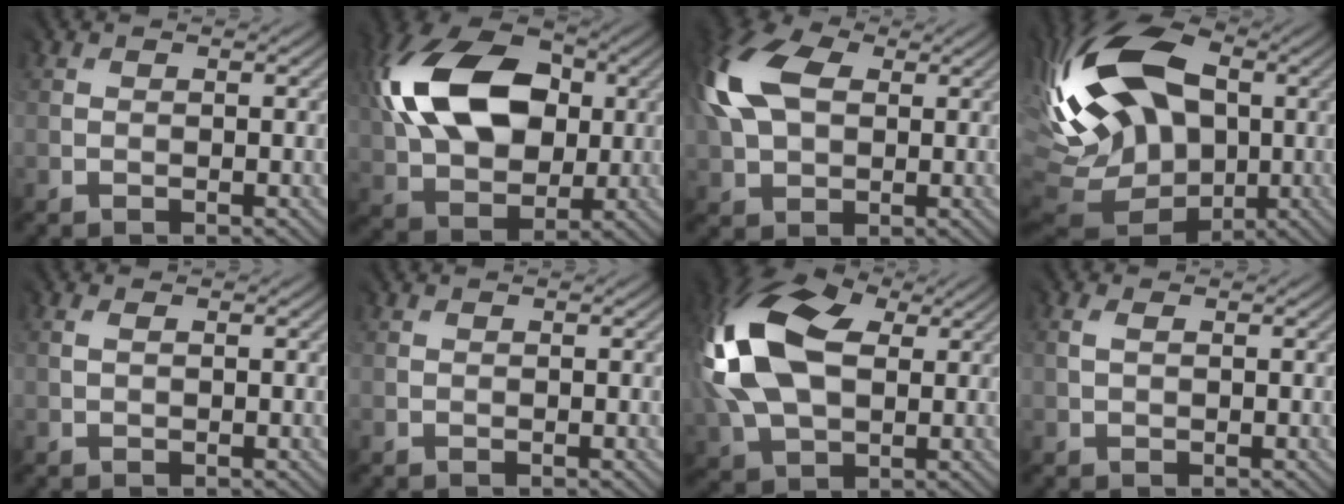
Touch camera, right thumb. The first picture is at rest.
{"total": 15.7, "force": [4.1, 10.7, 10.7], "torque": [-0.241, 0.036, 0.065]}
{"total": 12.9, "force": [3.3, 8.7, 8.9], "torque": [-0.225, 0.018, 0.065]}
{"total": 19.4, "force": [3.4, 12.6, 14.4], "torque": [-0.323, 0.013, 0.064]}
{"total": 0.9, "force": [0.3, 0.5, 0.6], "torque": [-0.013, 0.001, 0.011]}
{"total": 0.0}
{"total": 16.4, "force": [4.1, 11.2, 11.3], "torque": [-0.284, 0.003, 0.091]}
{"total": 1.6, "force": [0.6, 1.1, 1.0], "torque": [-0.023, 0.001, 0.017]}